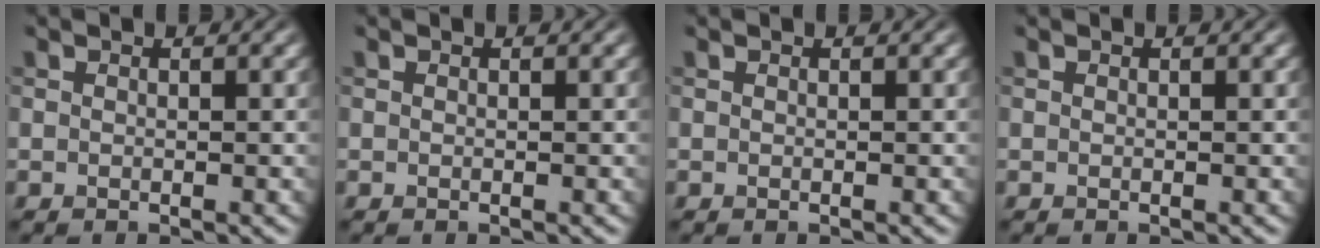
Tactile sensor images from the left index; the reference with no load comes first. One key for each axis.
{"total": 0.0}
{"total": 0.0}
{"total": 0.0}